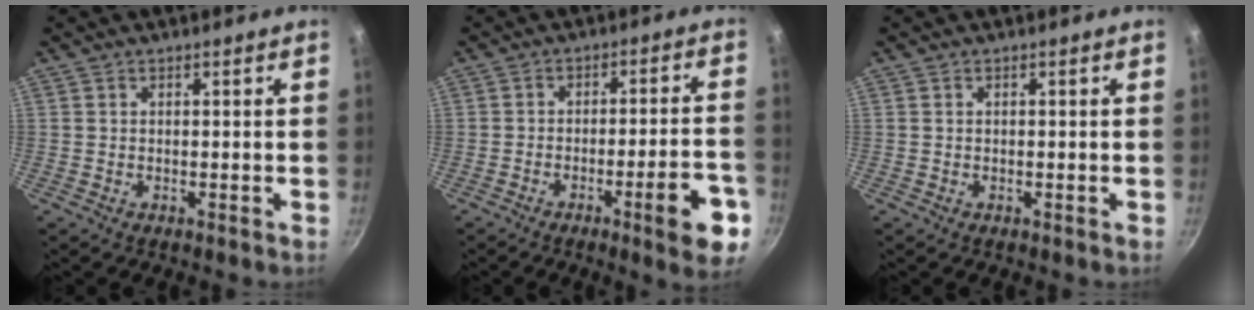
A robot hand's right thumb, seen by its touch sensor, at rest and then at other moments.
{"total": 11.0, "force": [-5.2, 2.1, 9.5], "torque": [-0.115, 0.031, -0.067]}
{"total": 0.0}